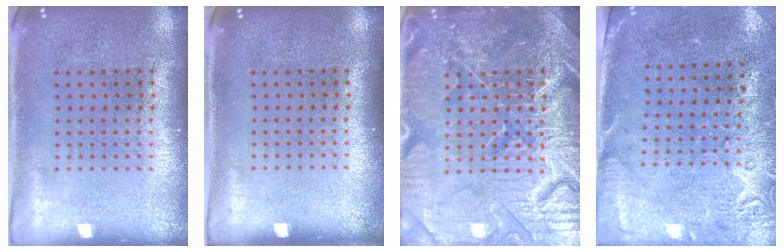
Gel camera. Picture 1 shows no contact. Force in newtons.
{"total": 0.0}
{"total": 7.7, "press": 7.6, "slide": 0.9}
{"total": 2.7, "press": 2.3, "slide": 1.4}